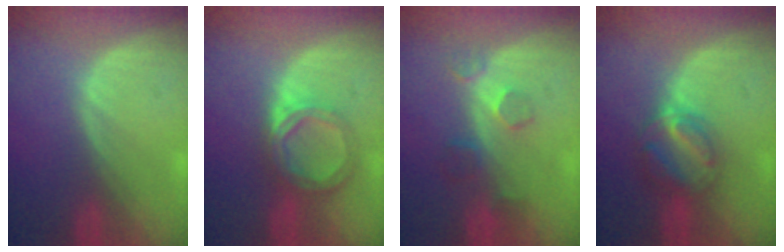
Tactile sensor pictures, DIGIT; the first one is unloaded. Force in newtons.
{"total": 5.6, "press": 5.2, "slide": 1.9}
{"total": 4.3, "press": 3.9, "slide": 1.7}
{"total": 6.4, "press": 5.5, "slide": 3.2}